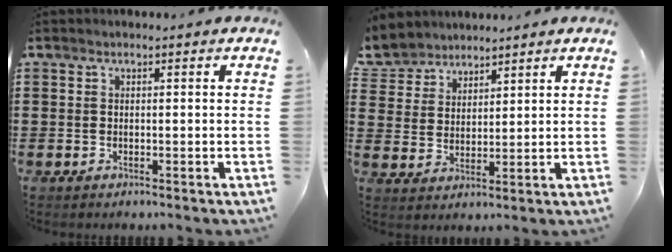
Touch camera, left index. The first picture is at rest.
{"total": 4.6, "force": [4.1, 2.1, -0.6], "torque": [-0.014, -0.016, 0.074]}